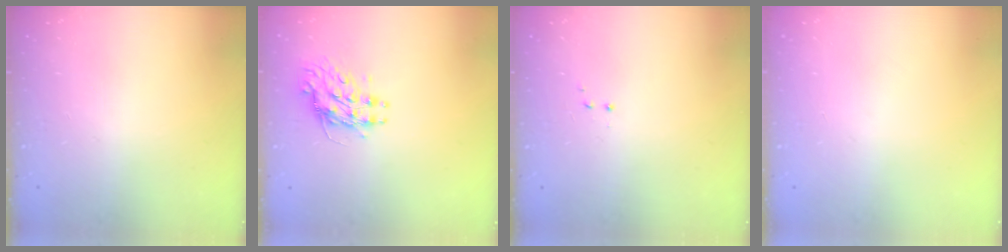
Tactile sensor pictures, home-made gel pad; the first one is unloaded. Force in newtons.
{"total": 9.2, "press": 9.2, "slide": 0.1}
{"total": 1.2, "press": 1.0, "slide": 0.6}
{"total": 0.0}